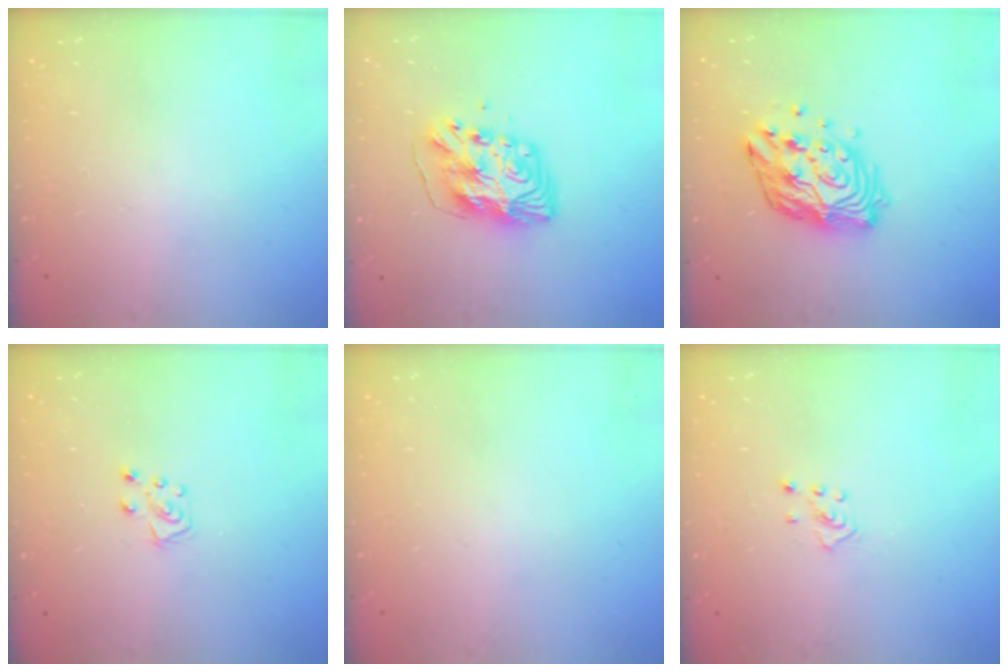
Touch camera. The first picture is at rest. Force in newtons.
{"total": 11.3, "press": 11.3, "slide": 1.1}
{"total": 15.0, "press": 14.9, "slide": 1.6}
{"total": 5.0, "press": 4.9, "slide": 0.4}
{"total": 0.0}
{"total": 2.4, "press": 2.4, "slide": 0.5}